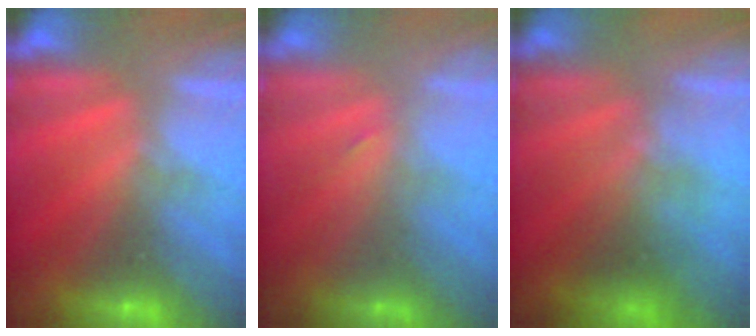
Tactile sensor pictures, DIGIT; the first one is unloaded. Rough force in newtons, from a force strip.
{"total": 1.1}
{"total": 1.5}